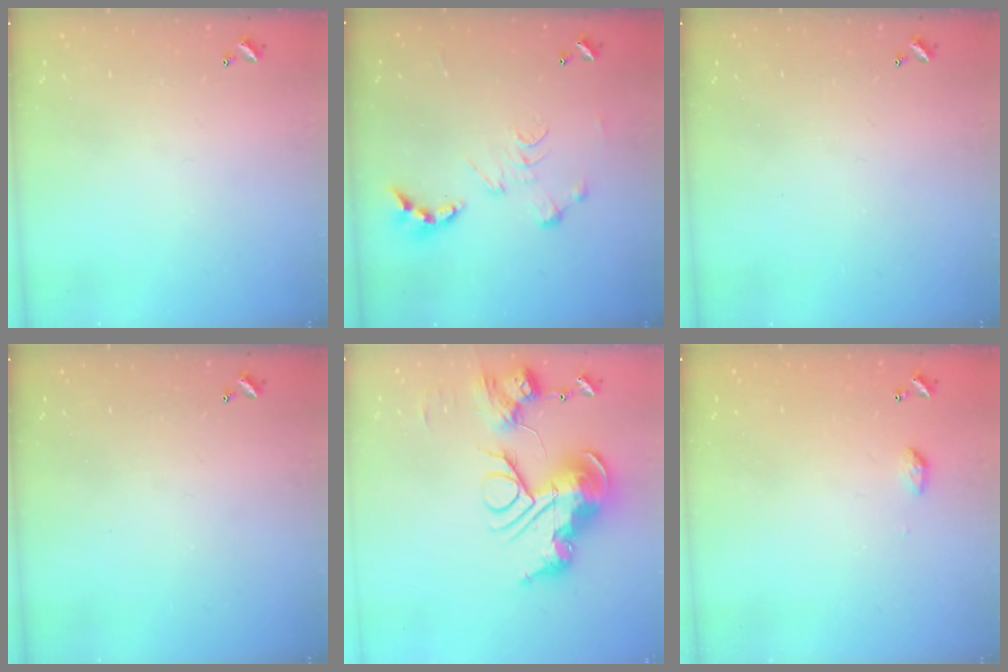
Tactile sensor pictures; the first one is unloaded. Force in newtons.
{"total": 0.0}
{"total": 0.0}
{"total": 0.0}
{"total": 0.7, "press": 0.7, "slide": 0.0}
{"total": 4.1, "press": 4.1, "slide": 0.6}